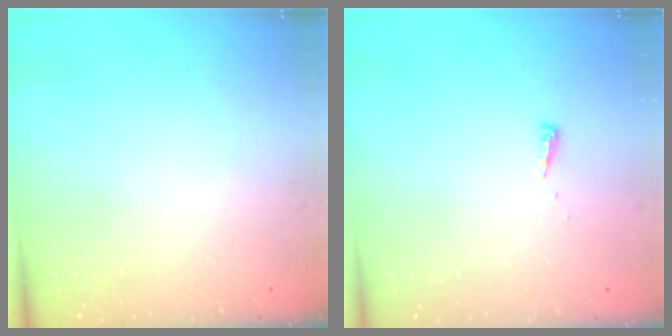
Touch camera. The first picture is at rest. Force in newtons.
{"total": 3.9, "press": 3.9, "slide": 0.5}